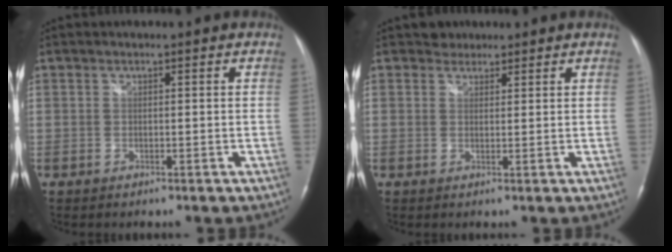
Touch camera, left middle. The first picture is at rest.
{"total": 1.9, "force": [1.5, 1.1, -0.3], "torque": [0.005, 0.004, 0.019]}